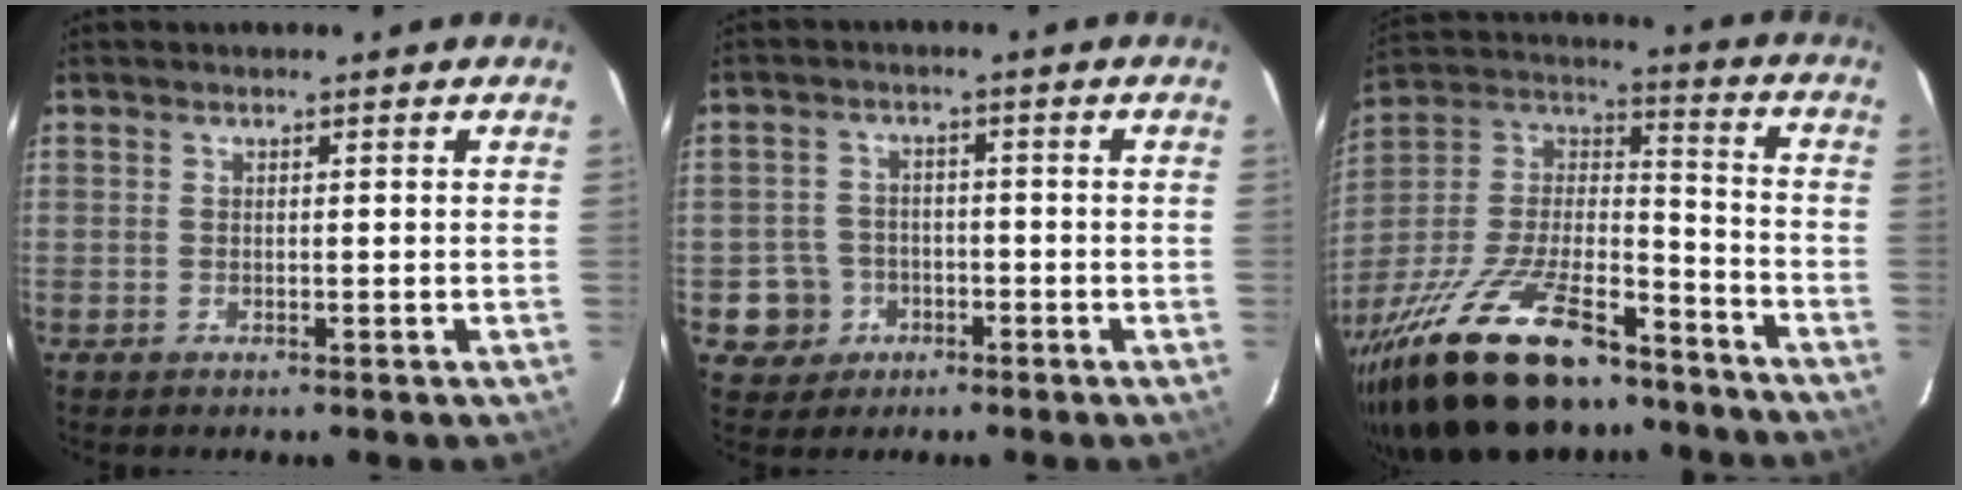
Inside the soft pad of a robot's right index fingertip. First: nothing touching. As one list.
[{"total": 5.9, "force": [-2.3, 5.4, 0.5], "torque": [-0.023, 0.020, -0.034]}, {"total": 32.7, "force": [-23.1, 12.8, 19.3], "torque": [-0.392, -0.014, -0.364]}]